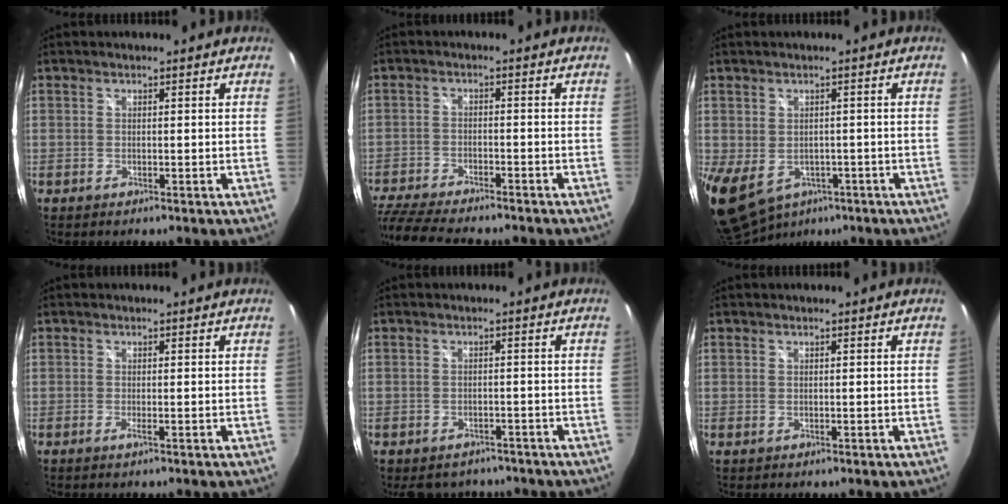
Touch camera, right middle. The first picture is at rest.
{"total": 13.7, "force": [-11.9, 2.8, 6.3], "torque": [-0.153, -0.031, -0.200]}
{"total": 12.3, "force": [-4.4, 9.2, 6.9], "torque": [-0.165, -0.039, -0.050]}
{"total": 0.8, "force": [-0.4, -0.2, 0.7], "torque": [-0.013, -0.003, -0.009]}
{"total": 6.4, "force": [-5.0, 3.4, 1.9], "torque": [-0.035, -0.005, -0.062]}
{"total": 0.0}